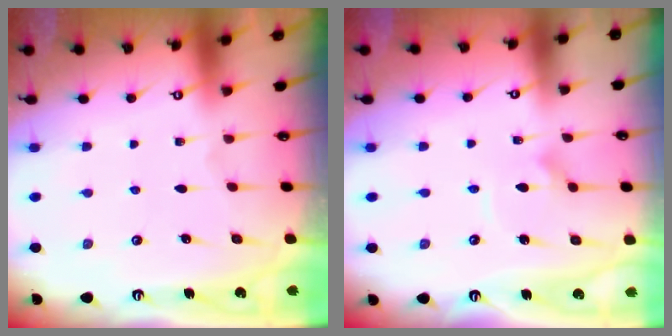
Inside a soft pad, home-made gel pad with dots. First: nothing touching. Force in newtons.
{"total": 3.8, "press": 3.8, "slide": 0.3}